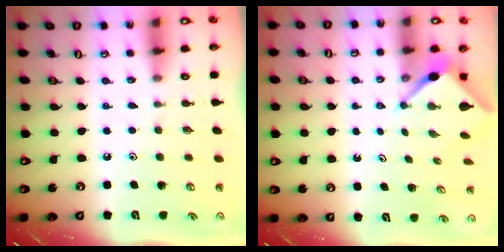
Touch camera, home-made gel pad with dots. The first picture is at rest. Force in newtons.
{"total": 3.0, "press": 3.0, "slide": 0.2}